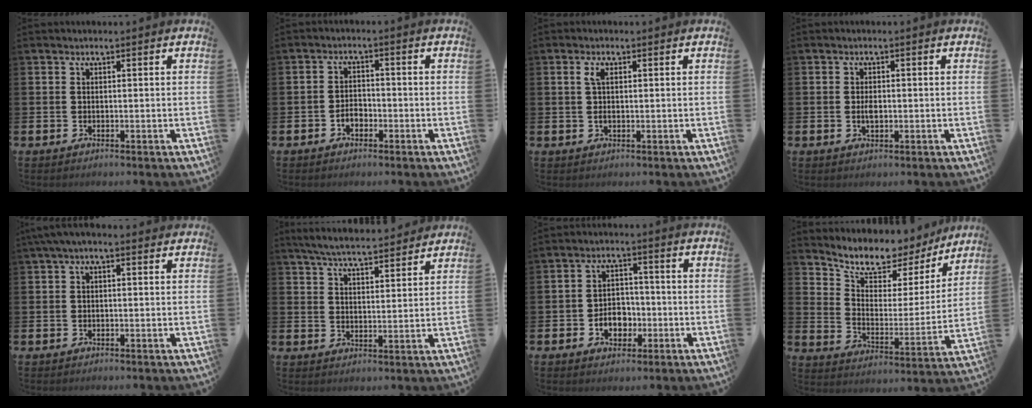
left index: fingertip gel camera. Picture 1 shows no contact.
{"total": 2.2, "force": [-1.2, 1.5, 1.2], "torque": [-0.020, 0.001, -0.026]}
{"total": 2.1, "force": [0.6, 0.9, 1.8], "torque": [-0.035, 0.004, 0.009]}
{"total": 1.6, "force": [-0.3, 0.8, 1.4], "torque": [-0.026, 0.002, -0.006]}
{"total": 1.2, "force": [0.3, 0.4, 1.1], "torque": [-0.020, 0.004, 0.003]}
{"total": 5.7, "force": [5.6, 0.4, 1.2], "torque": [-0.039, -0.030, 0.100]}
{"total": 4.4, "force": [-1.5, 3.4, 2.4], "torque": [-0.030, -0.002, -0.036]}
{"total": 8.8, "force": [7.9, 3.3, 2.3], "torque": [-0.088, -0.056, 0.137]}